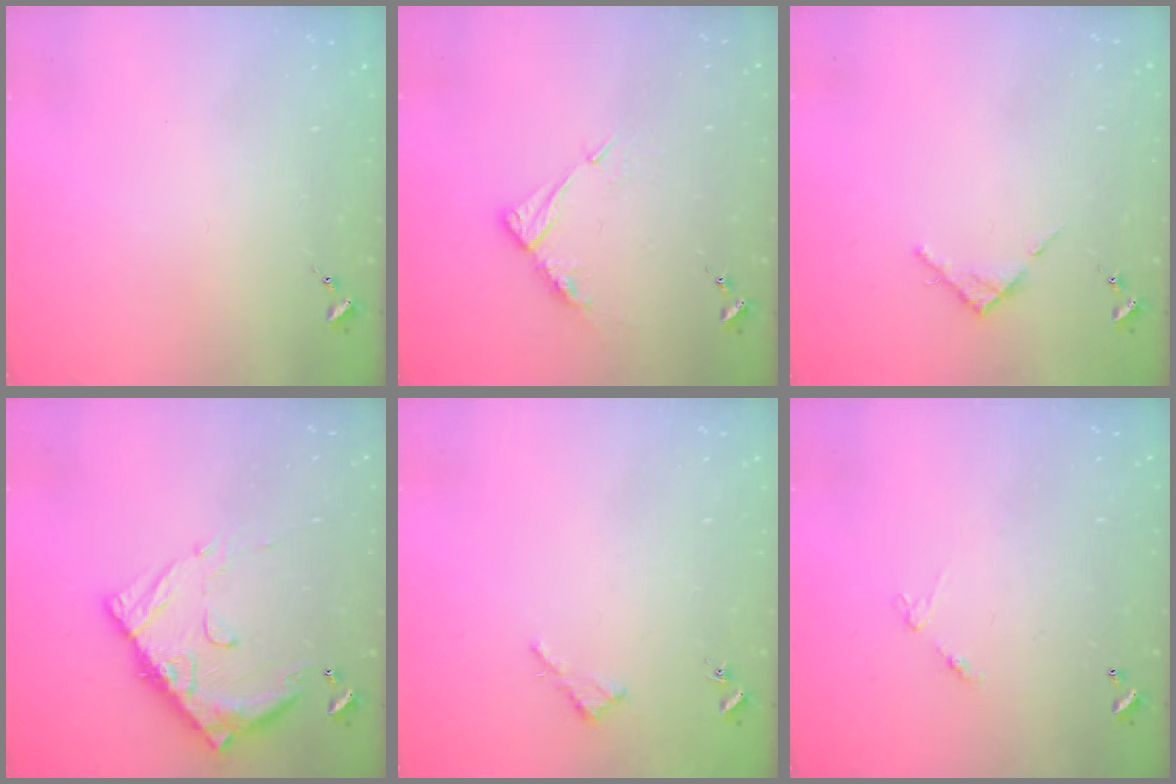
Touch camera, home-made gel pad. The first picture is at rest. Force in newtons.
{"total": 9.0, "press": 9.0, "slide": 0.8}
{"total": 3.7, "press": 3.7, "slide": 0.5}
{"total": 14.4, "press": 14.4, "slide": 1.3}
{"total": 2.6, "press": 2.6, "slide": 0.2}
{"total": 5.9, "press": 5.9, "slide": 0.4}